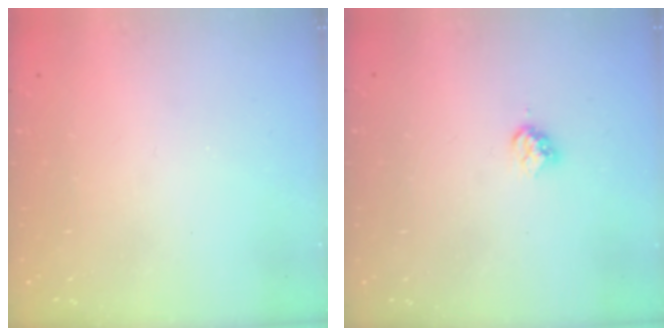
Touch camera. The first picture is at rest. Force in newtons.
{"total": 3.2, "press": 3.2, "slide": 0.4}